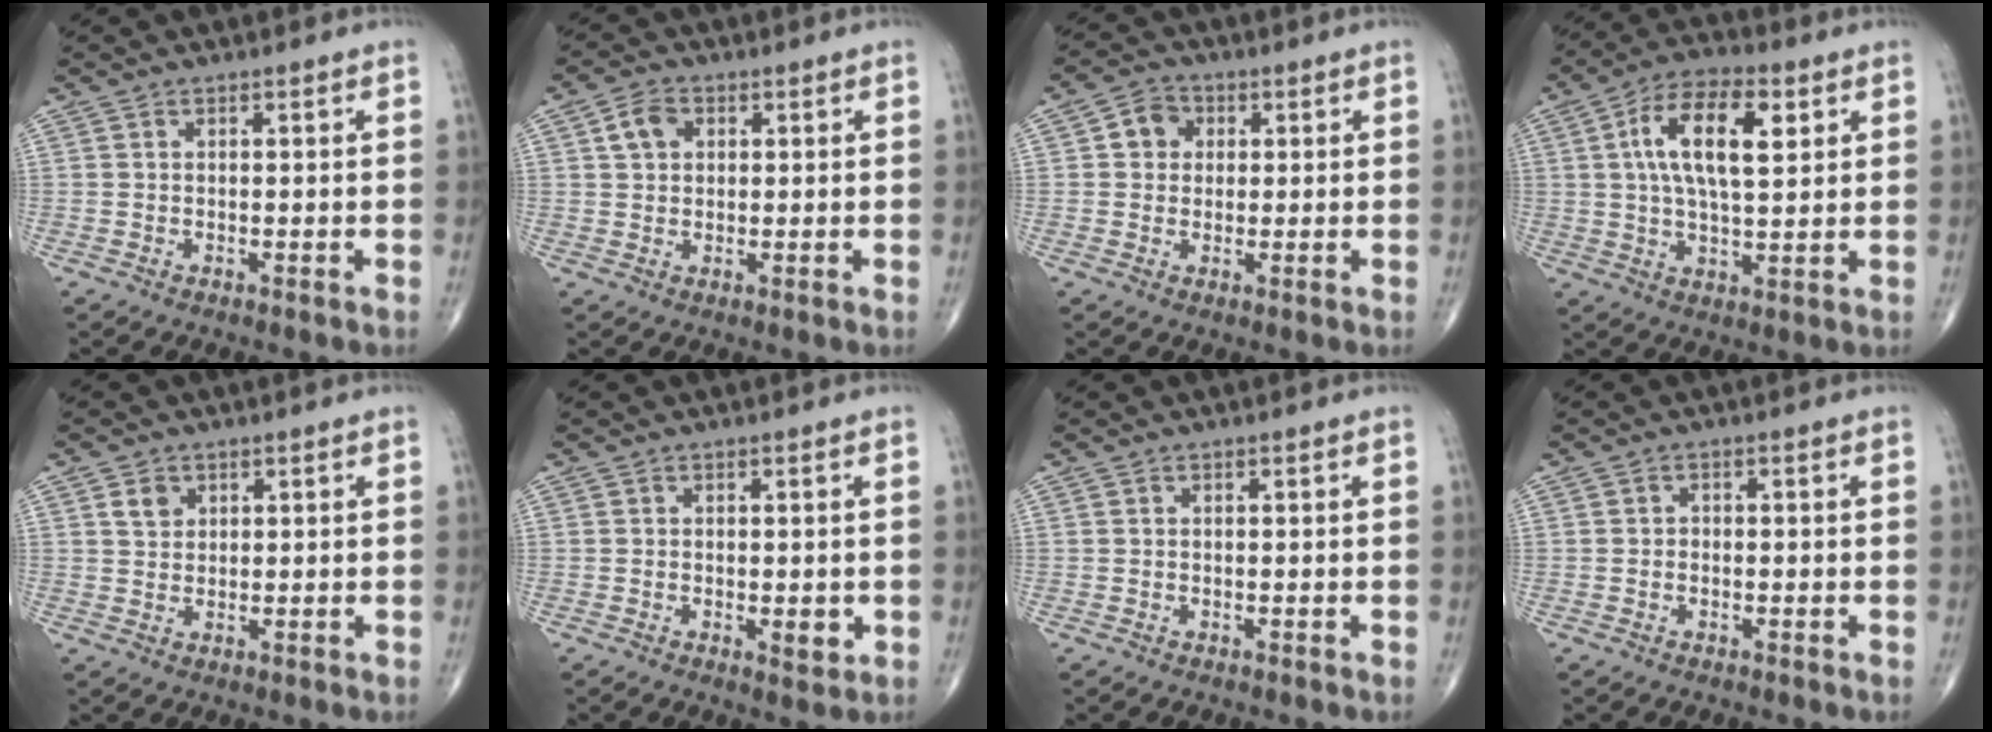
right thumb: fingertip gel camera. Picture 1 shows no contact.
{"total": 4.5, "force": [1.4, 3.3, 2.6], "torque": [-0.039, 0.004, 0.022]}
{"total": 4.8, "force": [1.0, 4.3, 2.1], "torque": [-0.012, 0.006, 0.008]}
{"total": 13.6, "force": [3.8, 6.1, 11.6], "torque": [-0.197, 0.004, 0.062]}
{"total": 2.9, "force": [1.3, 2.3, 1.3], "torque": [-0.011, -0.007, 0.024]}
{"total": 2.6, "force": [-0.4, 1.1, 2.3], "torque": [-0.024, -0.006, -0.004]}
{"total": 0.0}
{"total": 0.8, "force": [-0.2, 0.6, 0.4], "torque": [-0.003, 0.002, -0.007]}